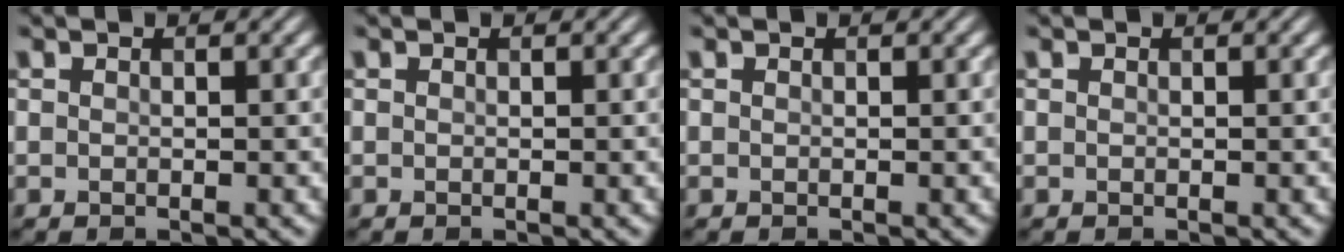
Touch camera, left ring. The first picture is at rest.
{"total": 0.0}
{"total": 0.0}
{"total": 0.0}